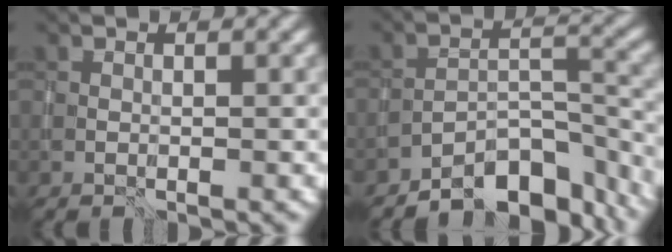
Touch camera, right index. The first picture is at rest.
{"total": 7.1, "force": [-6.1, 2.4, 2.8], "torque": [-0.029, 0.003, -0.106]}